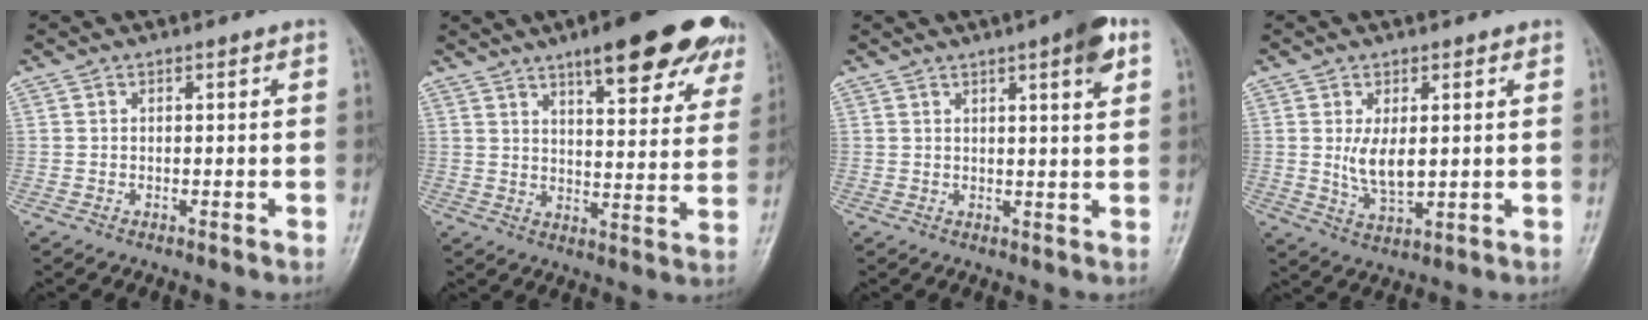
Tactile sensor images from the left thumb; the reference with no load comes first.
{"total": 19.8, "force": [12.6, 5.8, 14.1], "torque": [-0.151, -0.042, 0.164]}
{"total": 6.4, "force": [3.2, 1.0, 5.4], "torque": [-0.070, -0.011, 0.040]}
{"total": 6.0, "force": [0.9, 3.1, 5.0], "torque": [-0.084, -0.016, 0.023]}